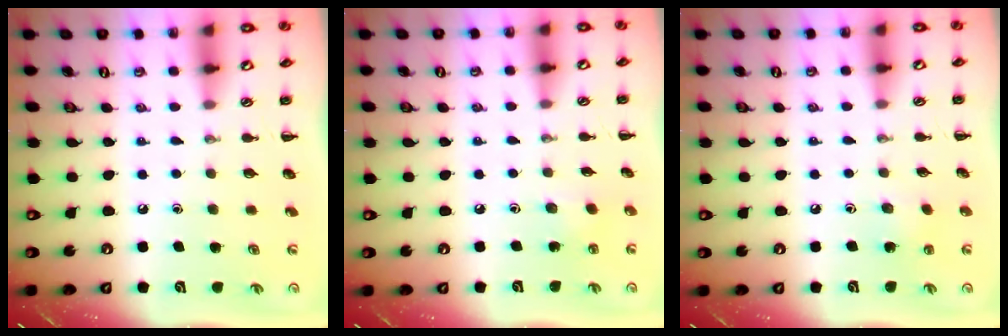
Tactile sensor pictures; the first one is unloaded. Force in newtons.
{"total": 2.8, "press": 2.6, "slide": 0.9}
{"total": 6.5, "press": 6.2, "slide": 1.8}